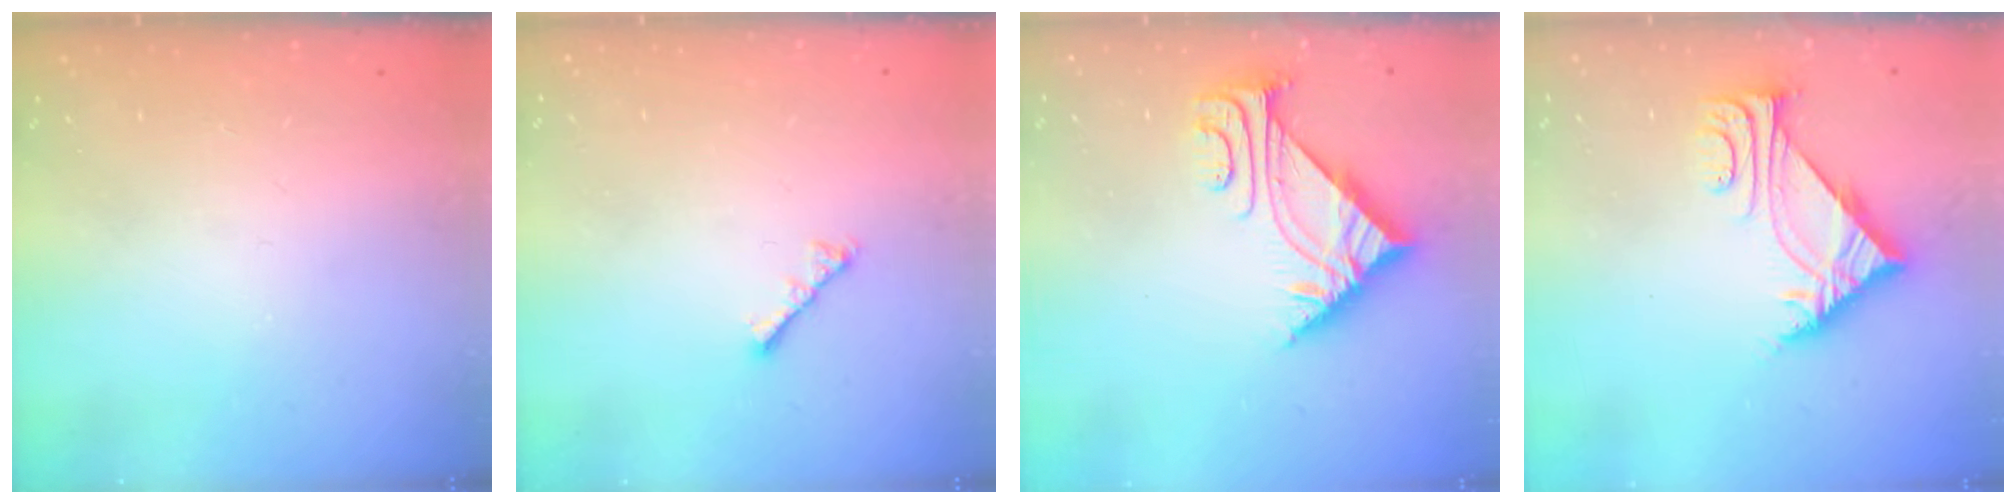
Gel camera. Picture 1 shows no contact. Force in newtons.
{"total": 3.4, "press": 3.4, "slide": 0.6}
{"total": 5.2, "press": 5.2, "slide": 0.8}
{"total": 6.6, "press": 6.6, "slide": 0.1}